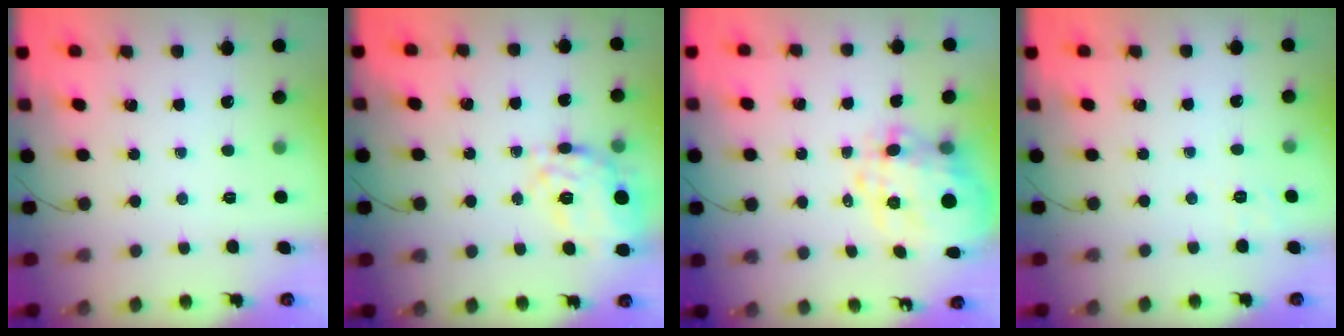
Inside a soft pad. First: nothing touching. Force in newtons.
{"total": 14.1, "press": 13.9, "slide": 2.4}
{"total": 11.3, "press": 10.7, "slide": 3.7}
{"total": 1.9, "press": 0.8, "slide": 1.7}